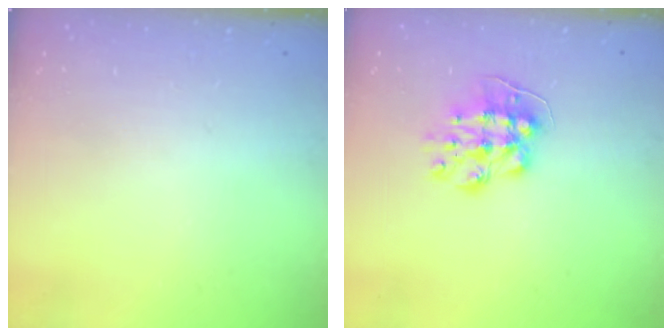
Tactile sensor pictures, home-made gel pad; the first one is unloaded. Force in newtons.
{"total": 9.4, "press": 9.4, "slide": 0.0}